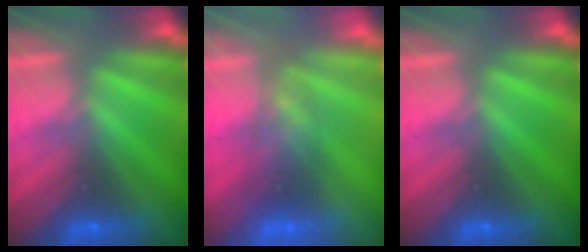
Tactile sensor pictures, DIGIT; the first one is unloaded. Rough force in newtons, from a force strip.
{"total": 2.5}
{"total": 0.0}